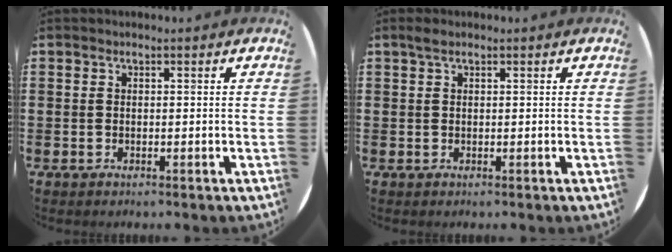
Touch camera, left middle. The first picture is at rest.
{"total": 0.9, "force": [0.6, 0.3, 0.6], "torque": [-0.012, 0.004, 0.009]}